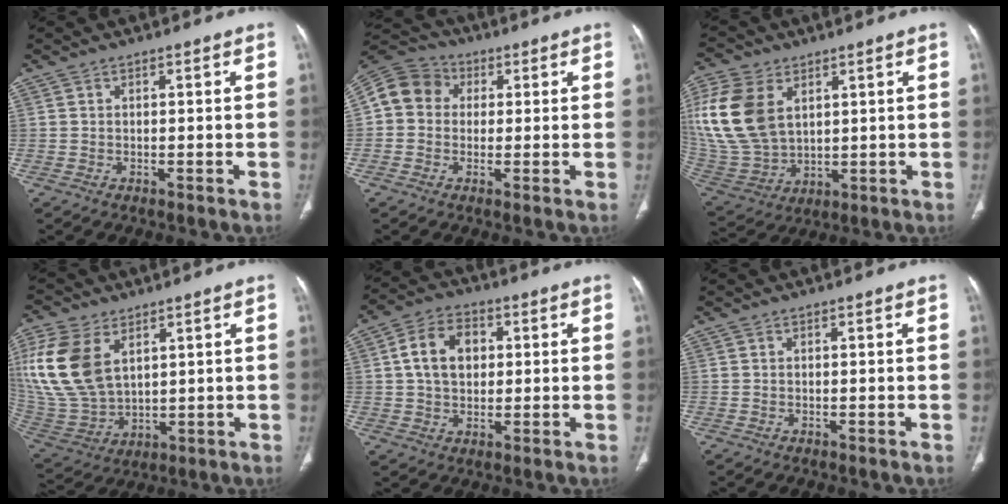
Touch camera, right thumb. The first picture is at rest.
{"total": 9.3, "force": [1.4, 8.2, 4.2], "torque": [-0.065, 0.024, 0.010]}
{"total": 19.3, "force": [5.9, 13.0, 13.1], "torque": [-0.292, -0.019, 0.128]}
{"total": 18.4, "force": [6.7, 11.5, 12.7], "torque": [-0.278, -0.024, 0.145]}
{"total": 10.0, "force": [2.0, 7.2, 6.7], "torque": [-0.097, 0.009, 0.032]}
{"total": 0.0}